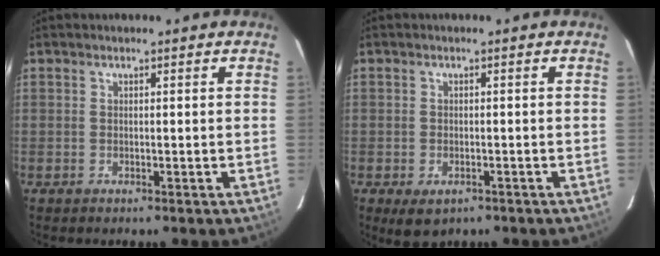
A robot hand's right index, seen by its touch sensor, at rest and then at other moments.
{"total": 3.8, "force": [-2.3, 2.3, 2.1], "torque": [-0.036, -0.006, -0.025]}